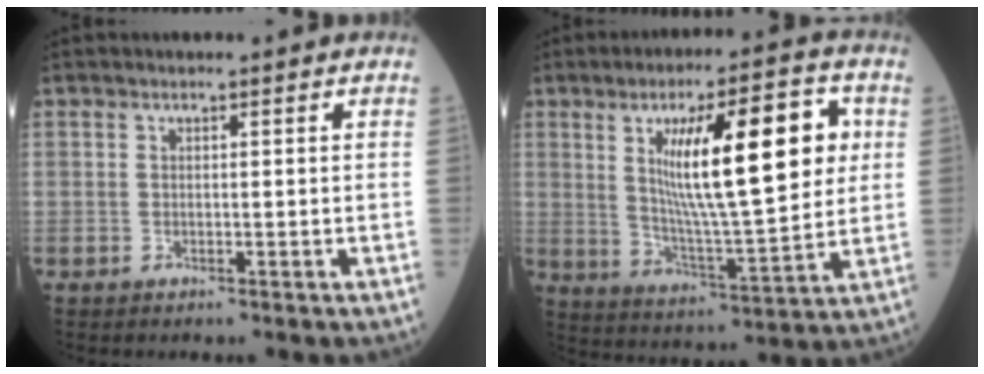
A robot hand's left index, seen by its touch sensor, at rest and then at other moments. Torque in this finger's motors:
{"motor_torque": [1.63, -0.51, 1.05, 0.21]}